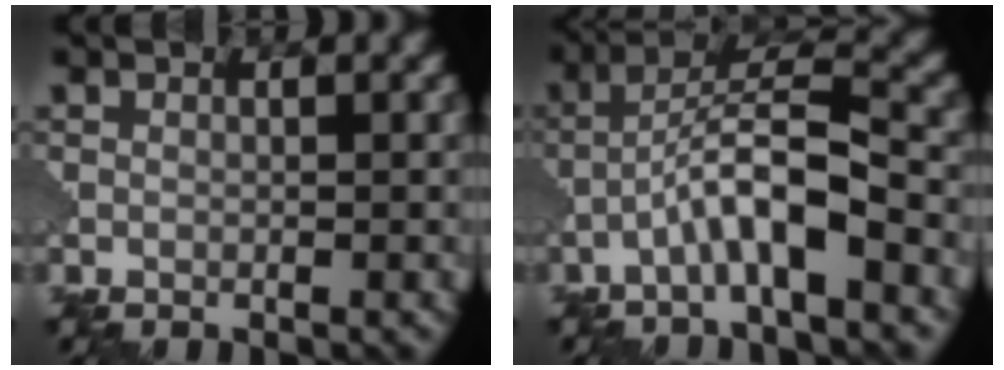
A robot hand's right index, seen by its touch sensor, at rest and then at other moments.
{"total": 5.9, "force": [-2.5, 1.1, 5.2], "torque": [-0.095, 0.022, -0.051]}